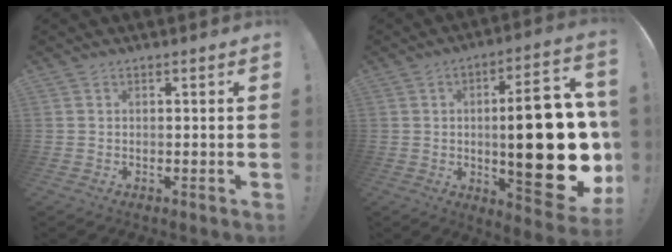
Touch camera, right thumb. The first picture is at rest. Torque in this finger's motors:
{"motor_torque": [1.46, 3.55, 1.73, -1.04, 0.63]}